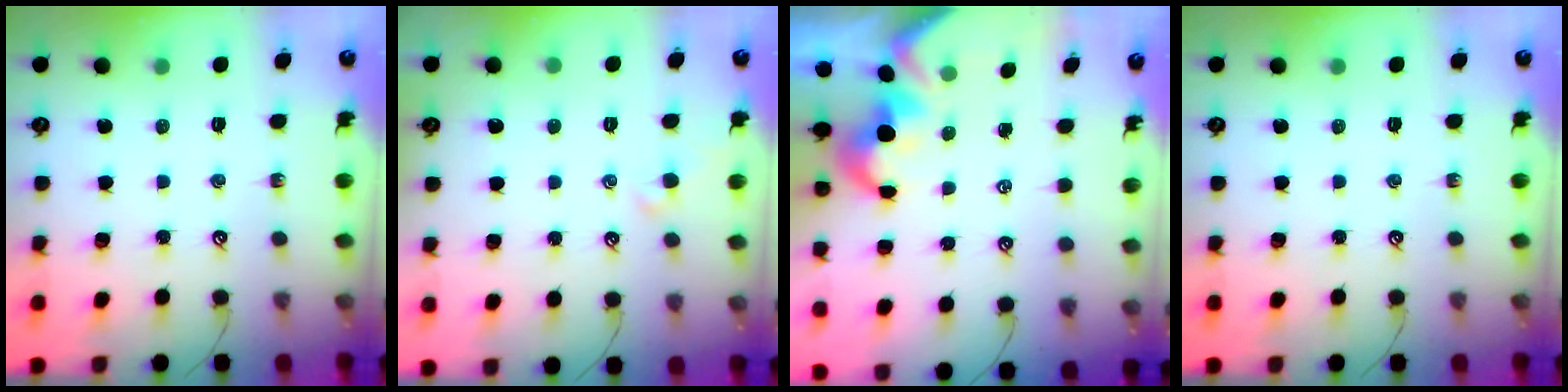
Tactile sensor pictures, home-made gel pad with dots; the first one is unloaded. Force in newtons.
{"total": 1.6, "press": 1.5, "slide": 0.4}
{"total": 1.9, "press": 1.8, "slide": 0.7}
{"total": 0.0}